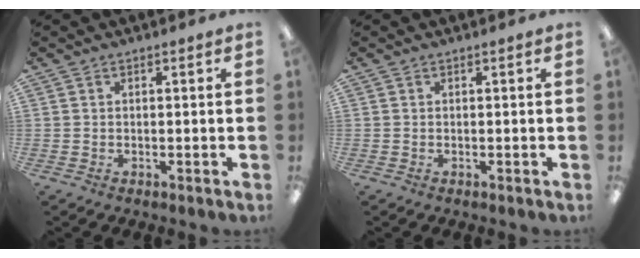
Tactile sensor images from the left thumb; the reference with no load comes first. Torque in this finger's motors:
{"motor_torque": [0.00, 0.00, 0.17, -0.17, 0.00]}